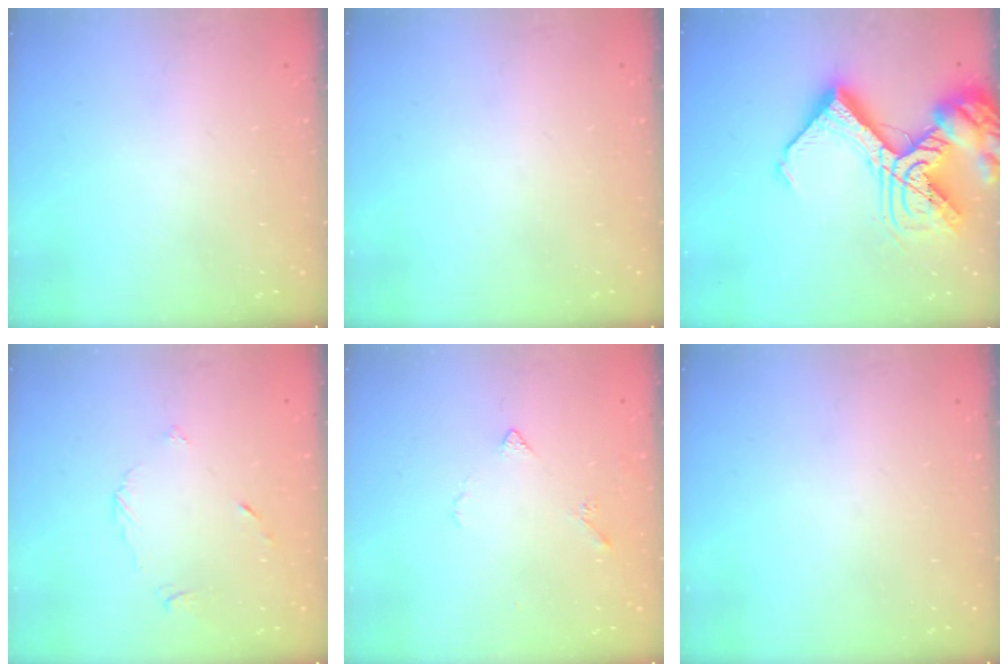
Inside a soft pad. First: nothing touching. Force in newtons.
{"total": 0.0}
{"total": 24.6, "press": 24.4, "slide": 3.2}
{"total": 4.5, "press": 4.5, "slide": 0.6}
{"total": 3.0, "press": 3.0, "slide": 0.6}
{"total": 0.0}